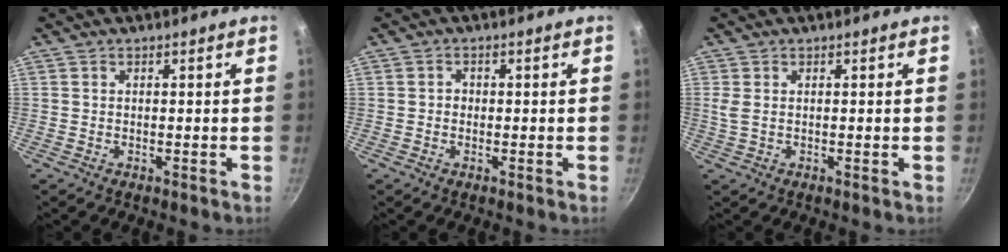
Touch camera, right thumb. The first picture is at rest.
{"total": 1.1, "force": [-0.3, 1.0, 0.3], "torque": [-0.001, 0.002, -0.006]}
{"total": 1.6, "force": [0.2, 0.5, 1.5], "torque": [-0.035, -0.001, 0.007]}